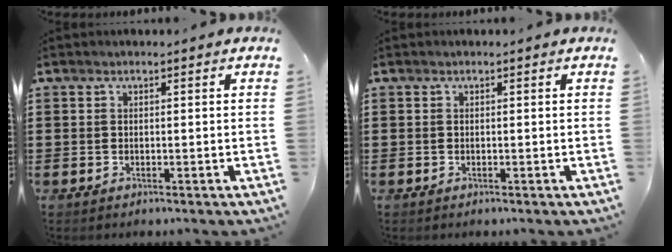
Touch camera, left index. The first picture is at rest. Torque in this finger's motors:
{"motor_torque": [0.00, 0.00, 0.00, 0.00]}